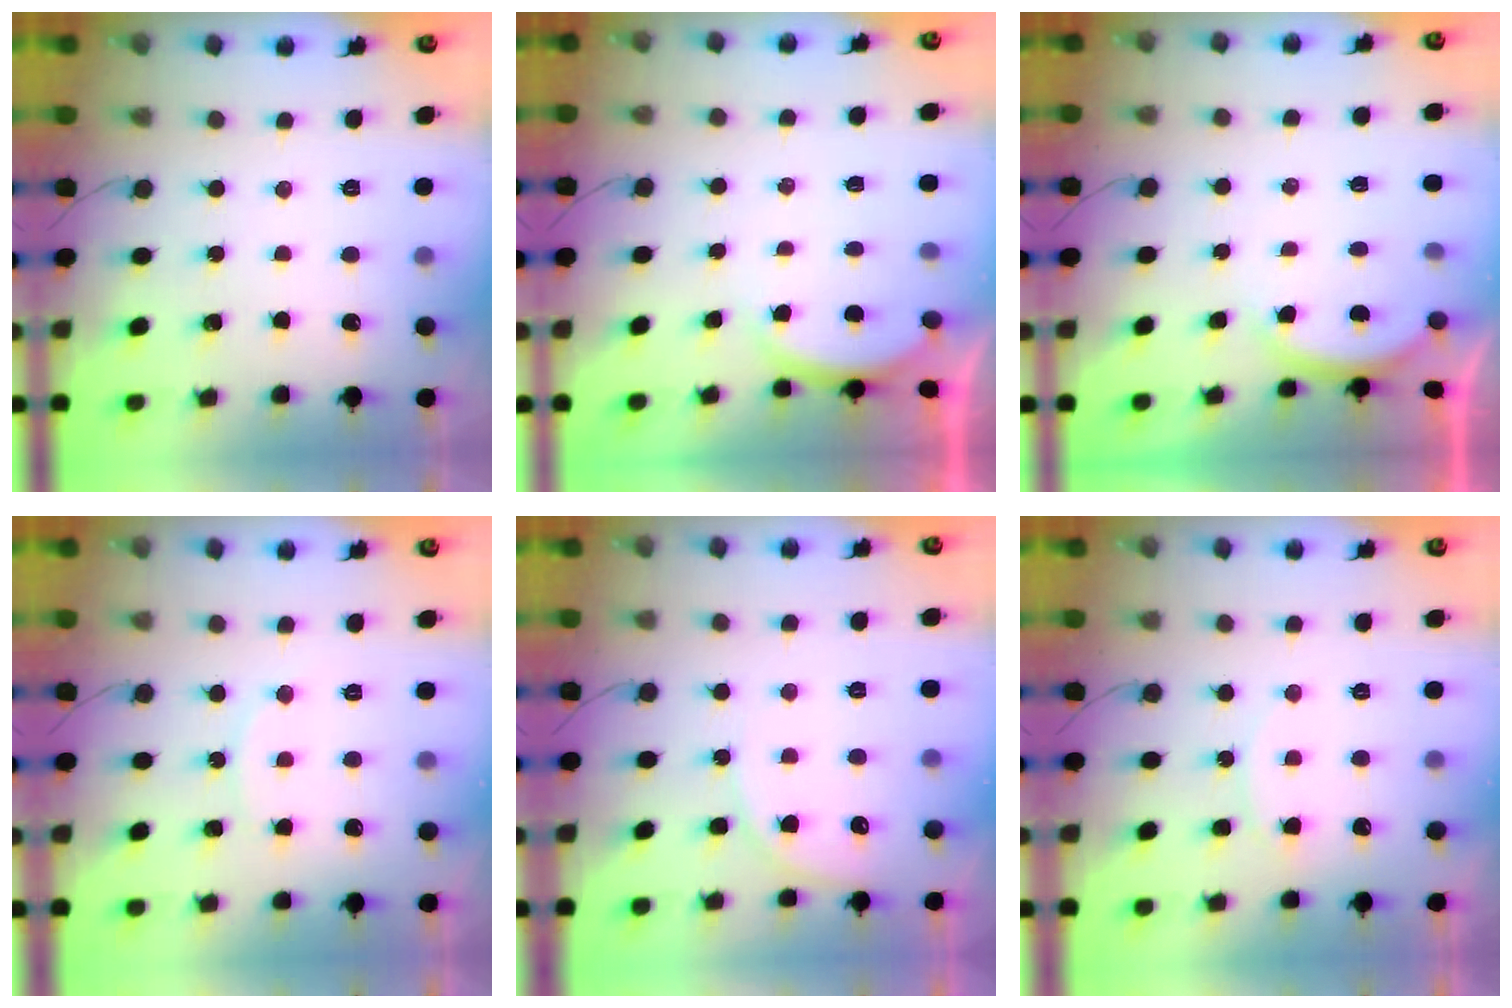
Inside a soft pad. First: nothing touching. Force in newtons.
{"total": 2.4, "press": 2.4, "slide": 0.6}
{"total": 2.5, "press": 2.4, "slide": 0.6}
{"total": 7.1, "press": 7.0, "slide": 0.6}
{"total": 6.1, "press": 6.1, "slide": 0.3}
{"total": 6.2, "press": 6.2, "slide": 0.6}